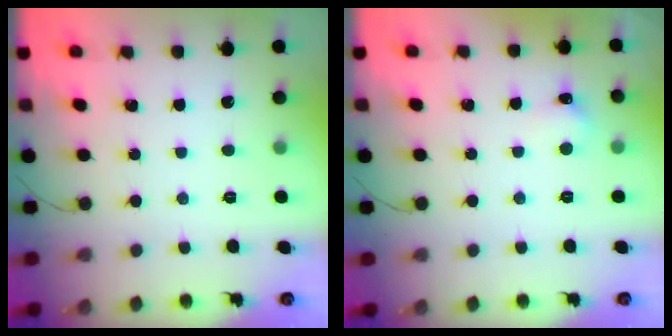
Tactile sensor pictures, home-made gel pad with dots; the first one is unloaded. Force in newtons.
{"total": 5.1, "press": 5.0, "slide": 1.3}